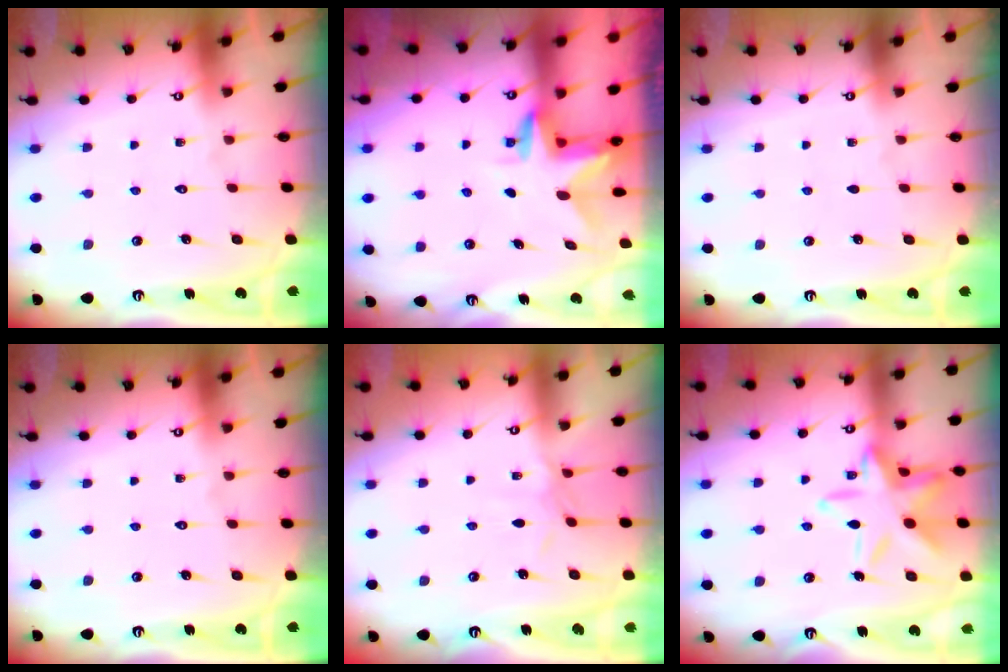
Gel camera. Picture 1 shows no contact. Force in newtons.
{"total": 3.0, "press": 3.0, "slide": 0.3}
{"total": 0.0}
{"total": 0.0}
{"total": 2.7, "press": 2.7, "slide": 0.3}
{"total": 15.5, "press": 15.4, "slide": 0.9}